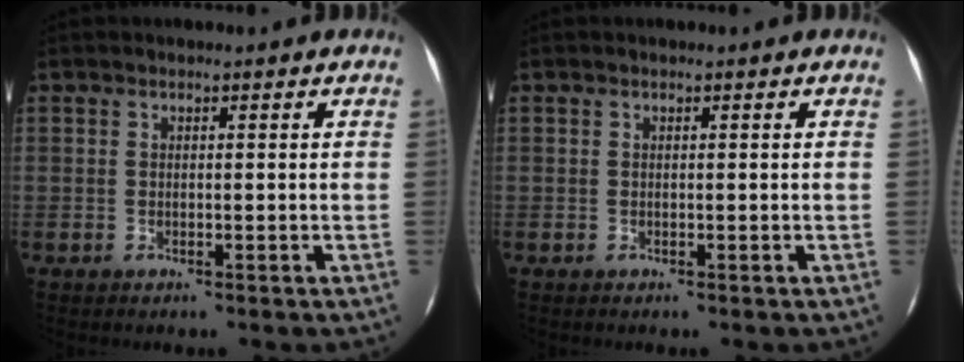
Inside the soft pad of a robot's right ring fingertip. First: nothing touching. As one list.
[{"total": 0.0}]